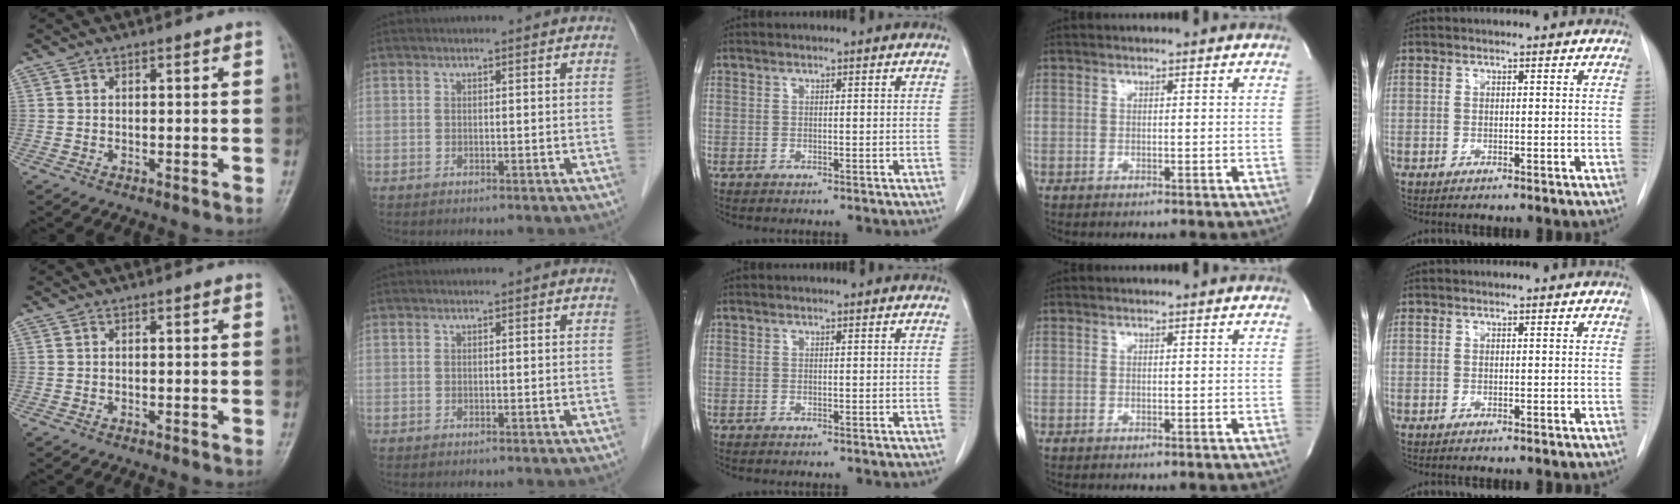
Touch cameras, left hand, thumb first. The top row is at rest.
{}